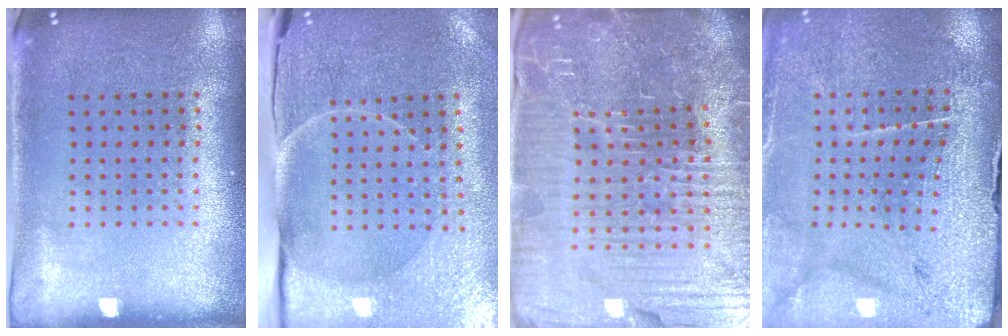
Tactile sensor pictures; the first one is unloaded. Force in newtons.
{"total": 3.7, "press": 3.6, "slide": 1.1}
{"total": 7.5, "press": 6.7, "slide": 3.4}
{"total": 3.3, "press": 3.3, "slide": 0.4}